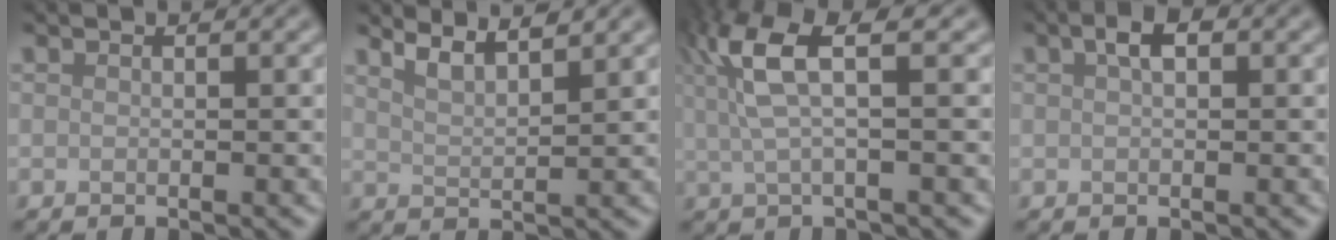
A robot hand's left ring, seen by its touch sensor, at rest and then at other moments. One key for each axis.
{"total": 3.8, "fx": 3.2, "fy": 0.7, "fz": 1.9, "tx": -0.023, "ty": 0.009, "tz": 0.044}
{"total": 6.2, "fx": 2.6, "fy": 1.4, "fz": 5.4, "tx": -0.118, "ty": 0.015, "tz": 0.051}
{"total": 1.9, "fx": 0.7, "fy": 0.9, "fz": 1.5, "tx": -0.023, "ty": 0.007, "tz": 0.008}